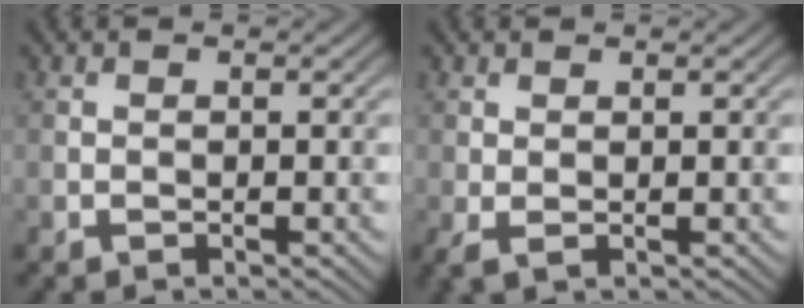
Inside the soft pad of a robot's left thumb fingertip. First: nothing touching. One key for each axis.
{"total": 1.6, "fx": 0.3, "fy": 0.7, "fz": 1.4, "tx": -0.039, "ty": 0.001, "tz": 0.006}